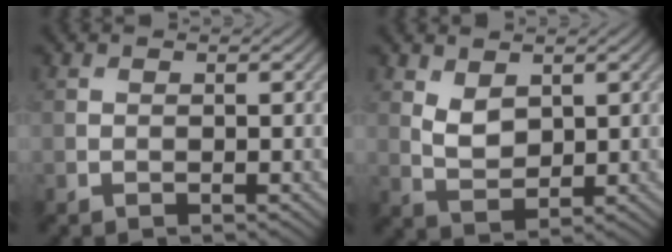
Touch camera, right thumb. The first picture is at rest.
{"total": 3.5, "force": [1.6, 2.0, 2.3], "torque": [-0.055, -0.006, 0.036]}